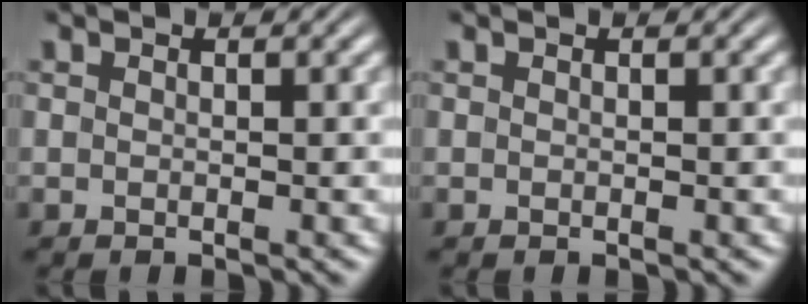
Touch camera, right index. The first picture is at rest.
{"total": 0.0}